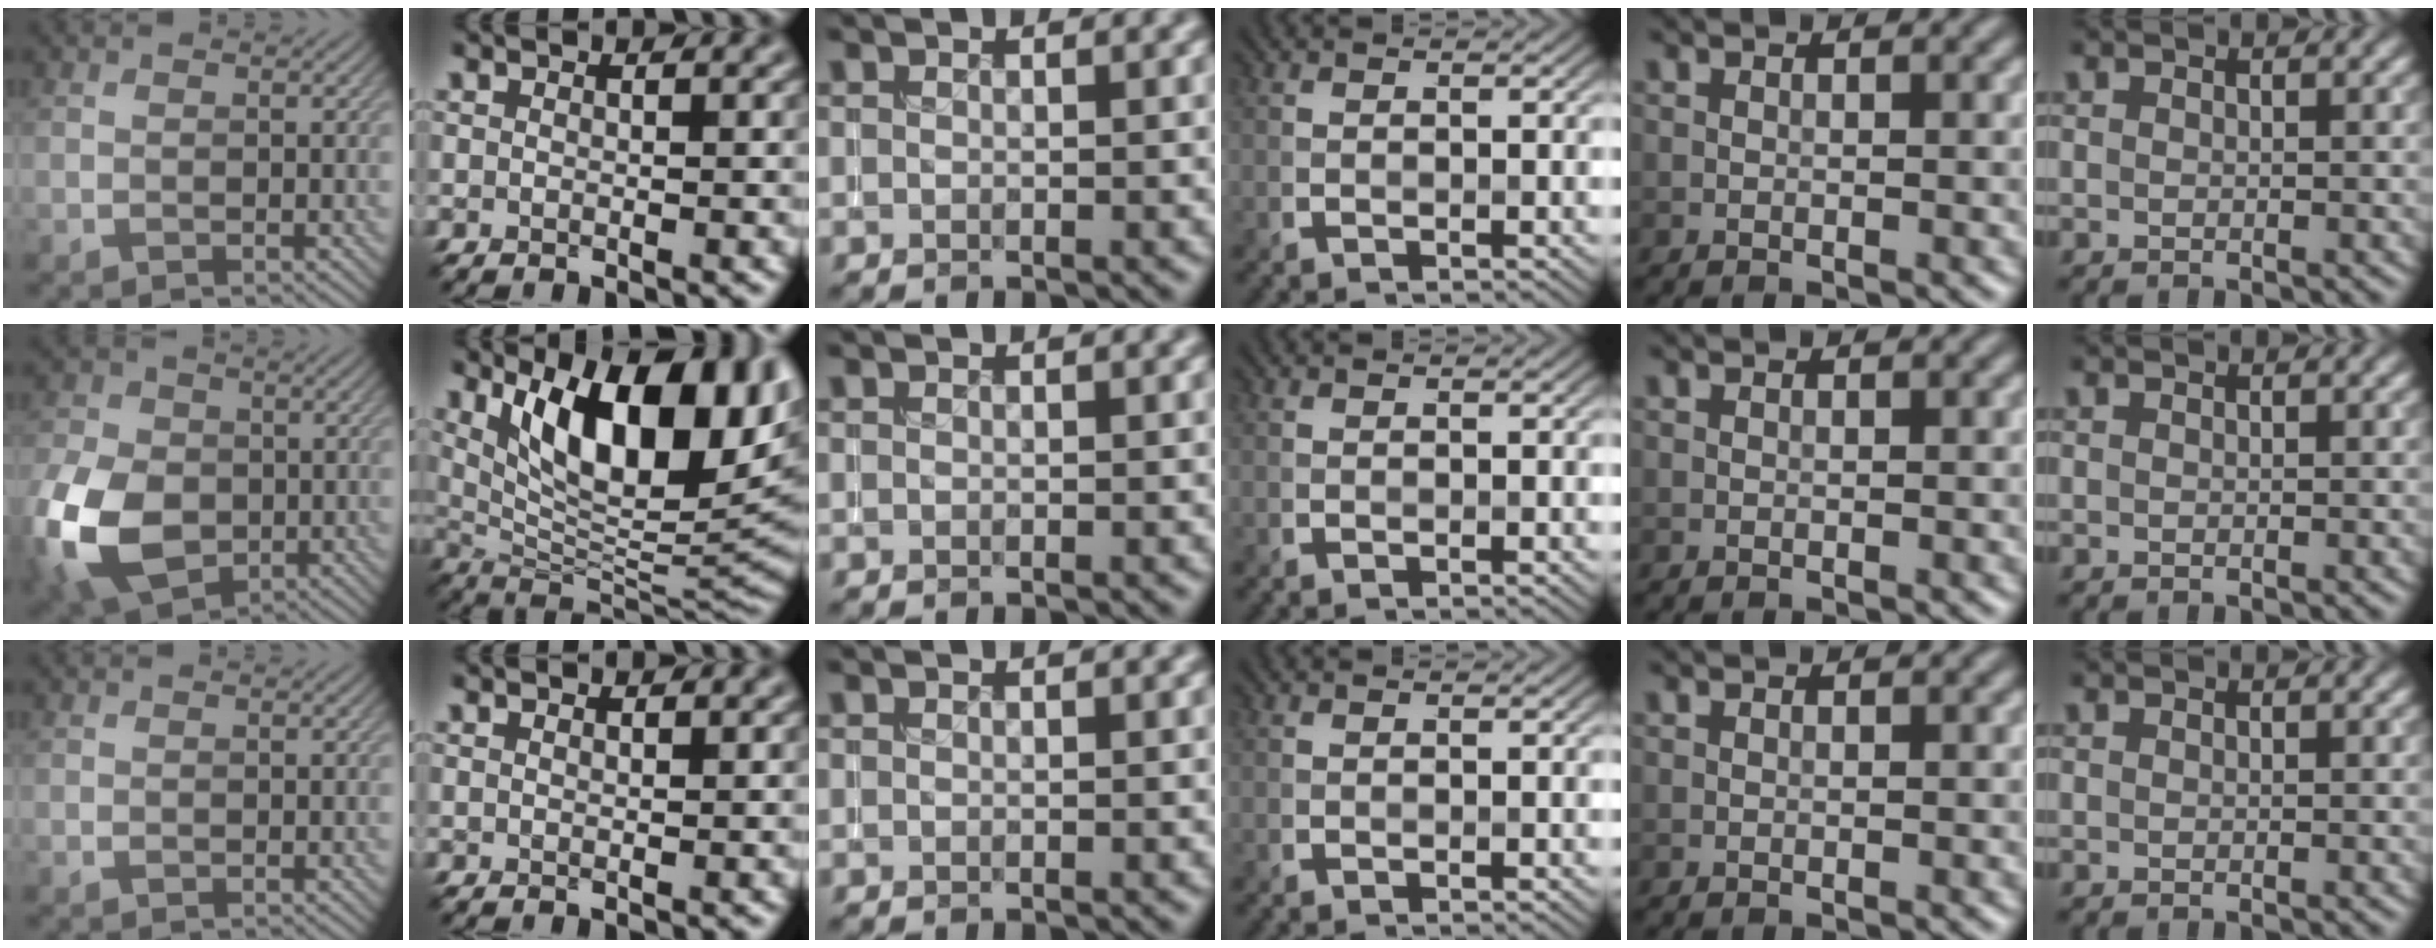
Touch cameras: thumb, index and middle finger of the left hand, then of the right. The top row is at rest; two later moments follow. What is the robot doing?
{"motion": "insert", "object": "coin"}